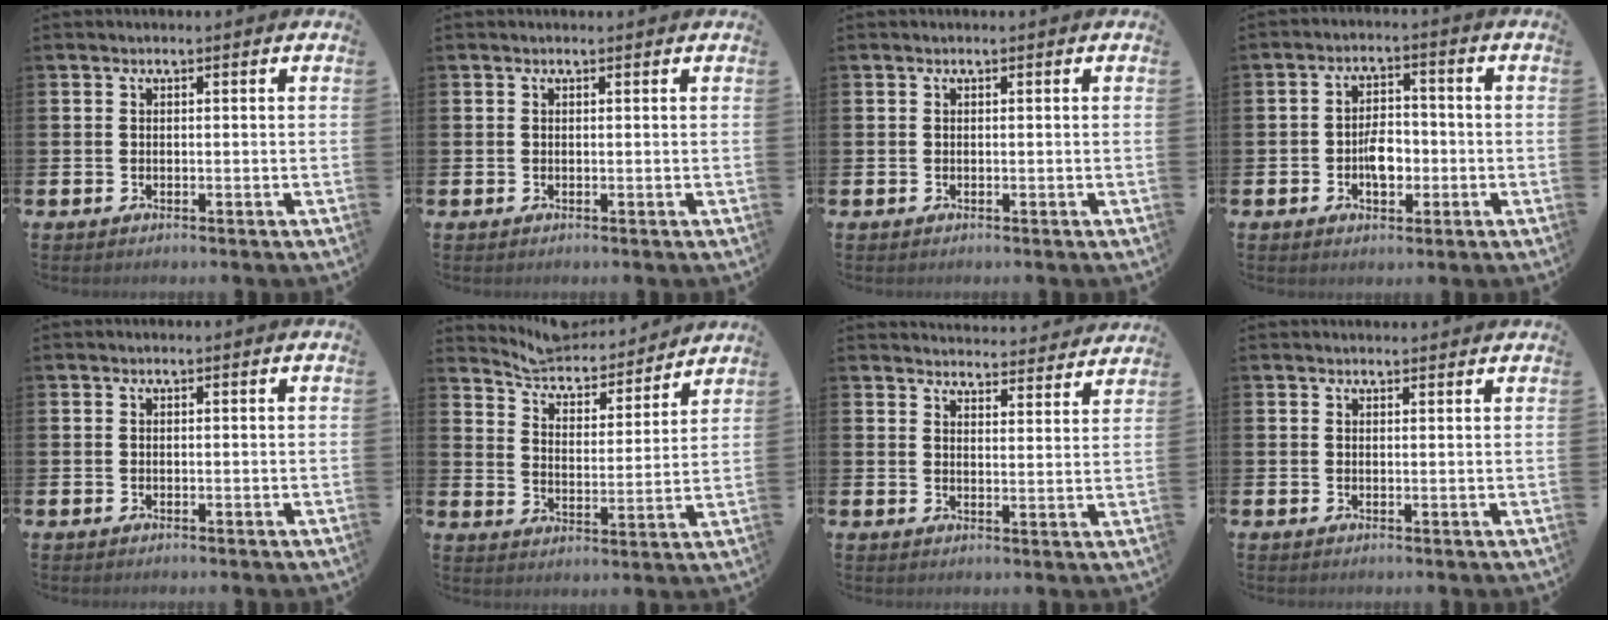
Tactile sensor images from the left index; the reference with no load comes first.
{"total": 0.0}
{"total": 0.0}
{"total": 4.3, "force": [-1.1, 2.6, 3.3], "torque": [-0.053, 0.005, -0.023]}
{"total": 0.0}
{"total": 6.7, "force": [6.4, 1.5, 1.2], "torque": [-0.062, -0.056, 0.109]}
{"total": 4.3, "force": [4.3, 0.4, 0.0], "torque": [0.003, -0.036, 0.073]}
{"total": 1.2, "force": [1.2, 0.2, 0.1], "torque": [0.005, -0.003, 0.020]}